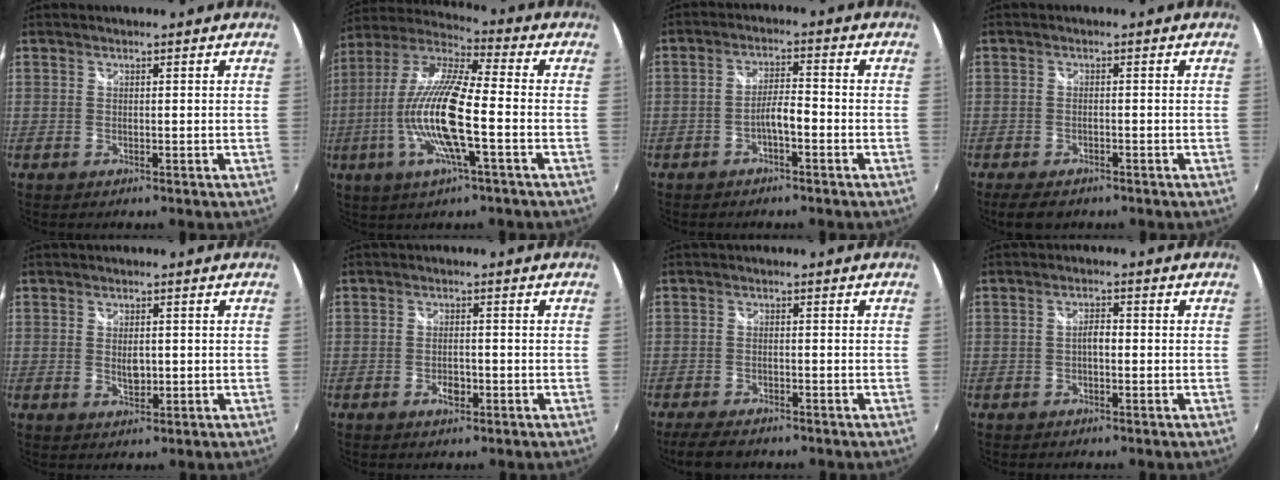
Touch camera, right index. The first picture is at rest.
{"total": 16.8, "force": [-4.1, 2.6, 16.1], "torque": [-0.307, -0.013, -0.082]}
{"total": 3.7, "force": [-2.2, 0.7, 3.0], "torque": [-0.061, 0.009, -0.037]}
{"total": 5.3, "force": [-3.8, 2.1, 3.0], "torque": [-0.069, -0.019, -0.062]}
{"total": 3.0, "force": [-0.1, 1.7, 2.4], "torque": [-0.039, -0.003, 0.000]}
{"total": 2.9, "force": [-1.3, 1.5, 2.2], "torque": [-0.040, -0.003, -0.022]}
{"total": 5.9, "force": [-4.6, 1.7, 3.2], "torque": [-0.079, -0.020, -0.081]}
{"total": 2.2, "force": [-0.5, 1.0, 1.9], "torque": [-0.035, 0.006, -0.010]}